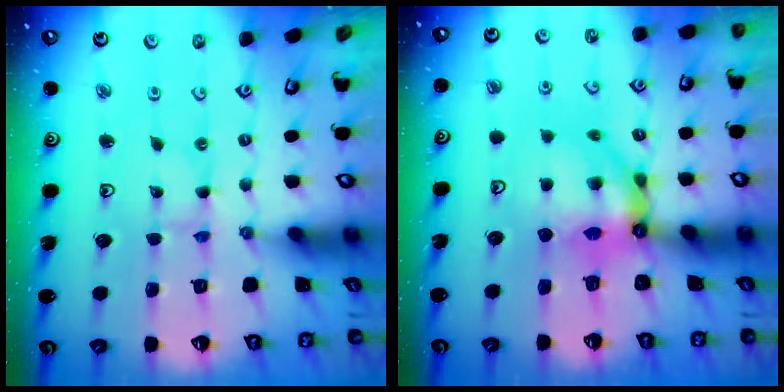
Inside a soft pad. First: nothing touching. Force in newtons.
{"total": 11.0, "press": 10.9, "slide": 1.5}